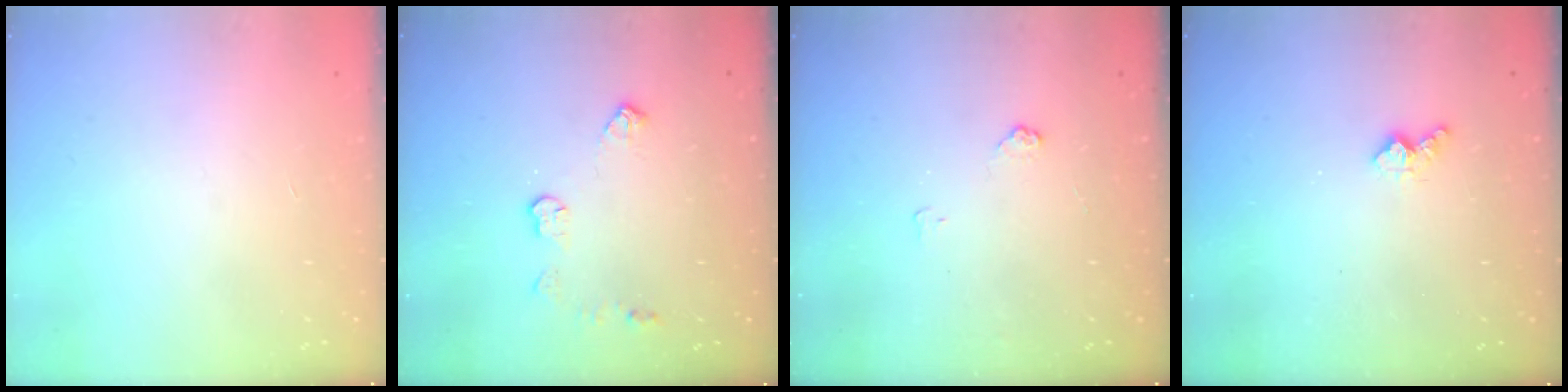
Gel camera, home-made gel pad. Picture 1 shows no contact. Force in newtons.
{"total": 6.4, "press": 6.4, "slide": 0.2}
{"total": 4.0, "press": 4.0, "slide": 0.5}
{"total": 4.0, "press": 4.0, "slide": 0.6}